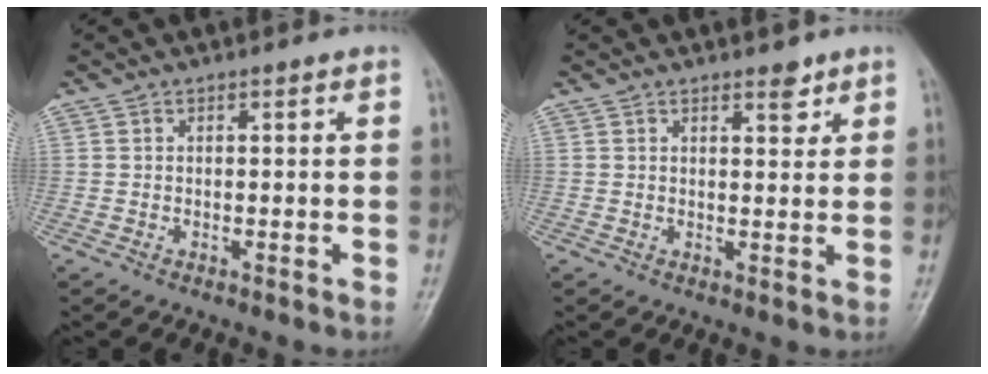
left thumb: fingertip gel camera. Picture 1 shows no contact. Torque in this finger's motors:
{"motor_torque": [-0.03, 0.14, -0.34, -0.13, 0.02]}